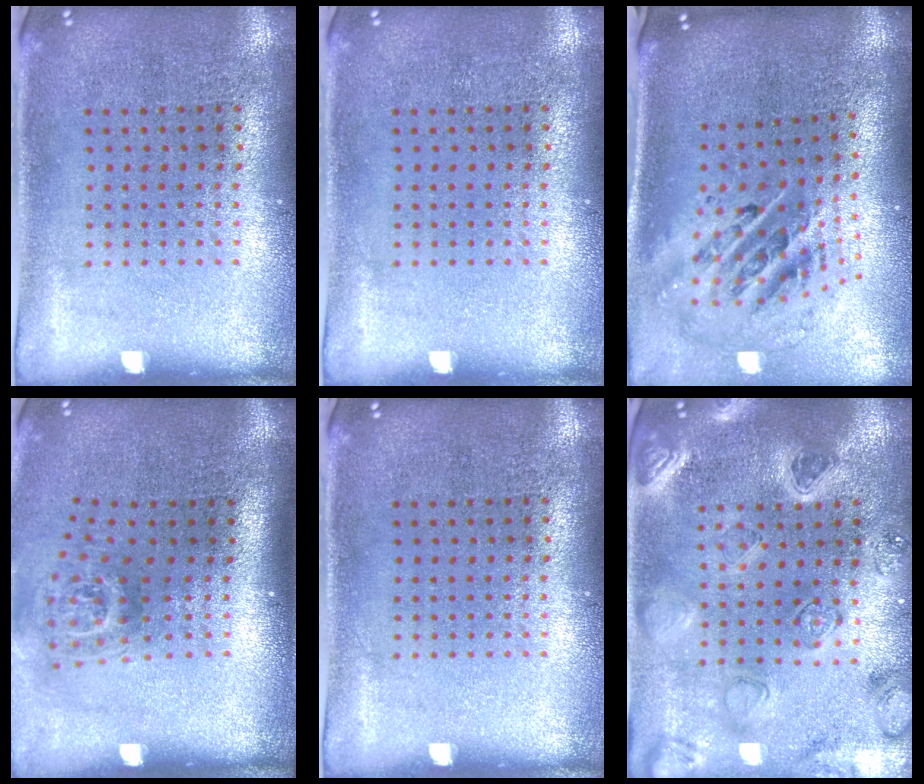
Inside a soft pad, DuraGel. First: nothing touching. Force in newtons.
{"total": 0.0}
{"total": 2.3, "press": 1.6, "slide": 1.7}
{"total": 1.9, "press": 1.2, "slide": 1.4}
{"total": 0.0}
{"total": 2.1, "press": 2.1, "slide": 0.4}